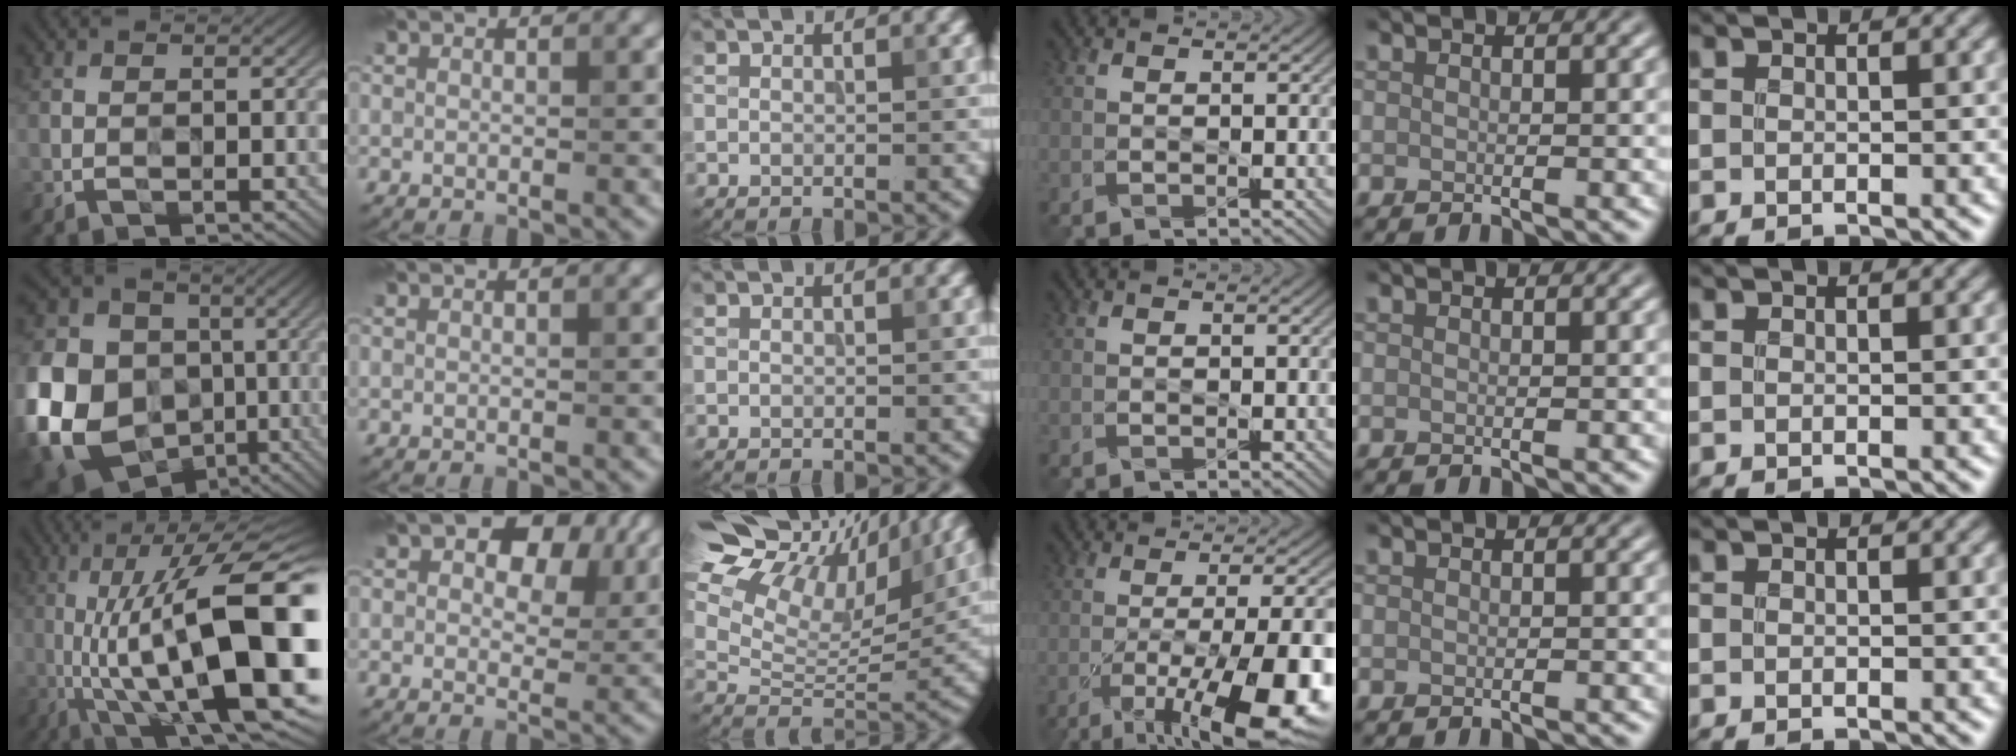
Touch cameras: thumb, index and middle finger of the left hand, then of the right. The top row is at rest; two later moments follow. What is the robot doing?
{"motion": "wipe", "object": "bowl"}